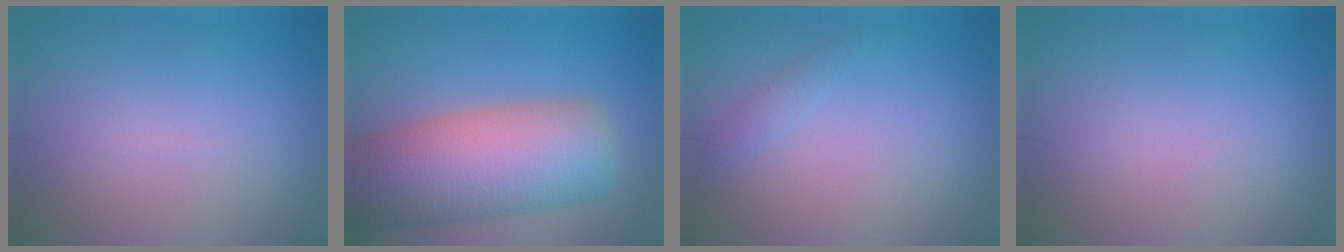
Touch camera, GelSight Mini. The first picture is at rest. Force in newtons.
{"total": 12.7, "press": 12.7, "slide": 1.0}
{"total": 1.0, "press": 1.0, "slide": 0.1}
{"total": 0.0}